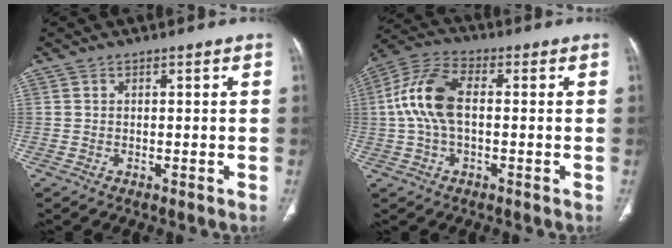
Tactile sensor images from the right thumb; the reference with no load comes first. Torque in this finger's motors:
{"motor_torque": [1.31, 2.37, 1.29, -0.20, 0.15]}